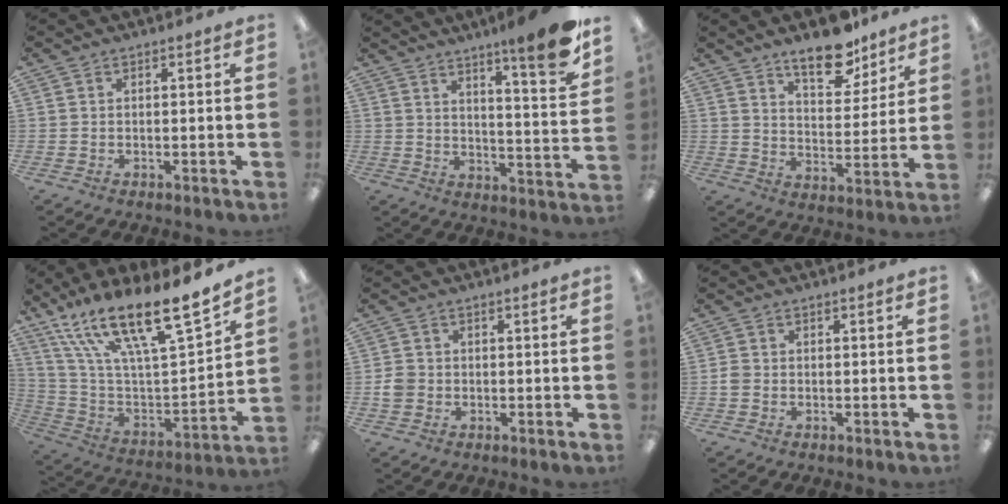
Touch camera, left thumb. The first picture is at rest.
{"total": 12.4, "force": [9.3, 0.9, 8.1], "torque": [-0.108, -0.076, 0.145]}
{"total": 12.6, "force": [9.8, 5.1, 6.1], "torque": [-0.074, -0.060, 0.171]}
{"total": 22.0, "force": [16.0, 5.1, 14.3], "torque": [-0.240, -0.109, 0.268]}
{"total": 2.8, "force": [-0.5, 2.6, 1.0], "torque": [-0.016, 0.004, -0.010]}
{"total": 1.7, "force": [-0.4, 1.5, 0.8], "torque": [-0.014, 0.004, -0.007]}